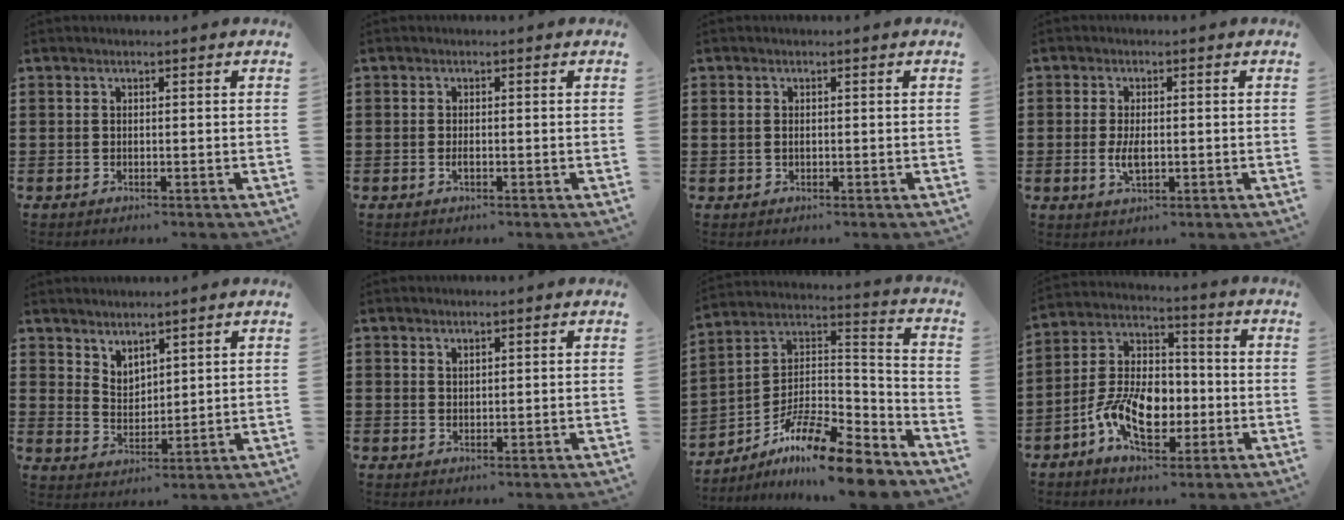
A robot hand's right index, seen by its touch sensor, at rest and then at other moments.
{"total": 0.8, "force": [-0.3, 0.1, 0.8], "torque": [-0.014, -0.007, -0.004]}
{"total": 1.0, "force": [0.0, 0.6, 0.8], "torque": [-0.018, 0.004, -0.001]}
{"total": 3.4, "force": [-0.4, 1.6, 3.0], "torque": [-0.070, -0.004, -0.010]}
{"total": 3.5, "force": [3.3, 1.2, -0.1], "torque": [-0.009, -0.005, 0.063]}
{"total": 1.0, "force": [0.9, 0.4, 0.2], "torque": [-0.005, 0.002, 0.017]}
{"total": 12.0, "force": [-9.6, 2.3, 6.8], "torque": [-0.127, 0.020, -0.188]}
{"total": 10.4, "force": [-3.6, 6.3, 7.4], "torque": [-0.159, 0.002, -0.067]}